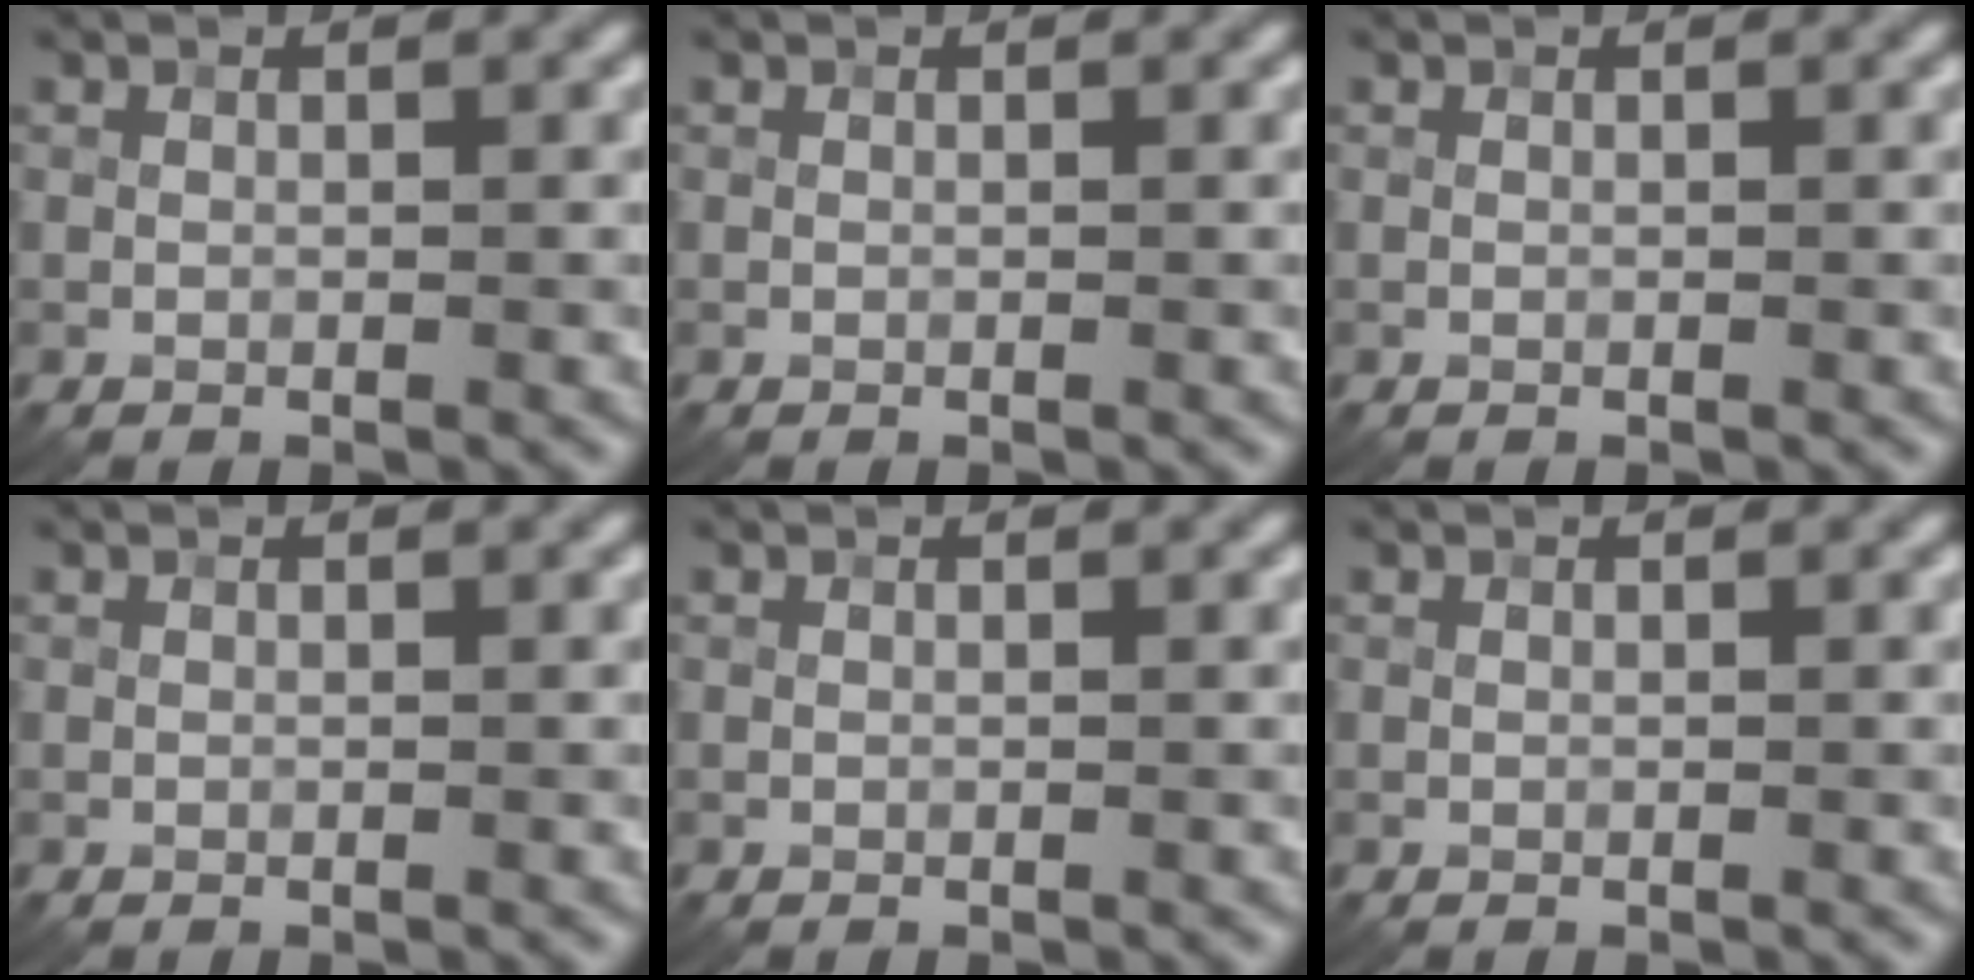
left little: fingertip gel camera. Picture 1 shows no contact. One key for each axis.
{"total": 0.0}
{"total": 0.0}
{"total": 0.0}
{"total": 0.0}
{"total": 0.0}